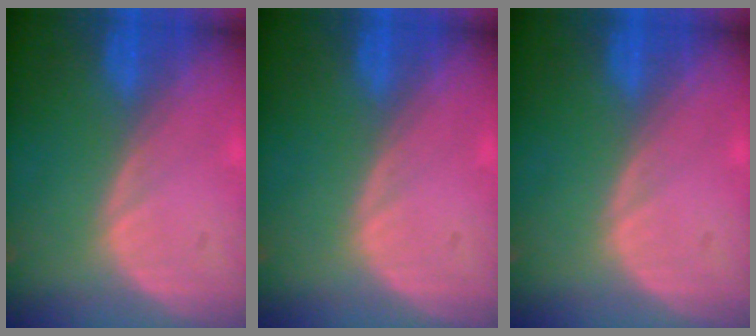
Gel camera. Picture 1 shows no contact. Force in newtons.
{"total": 0.0}
{"total": 0.0}